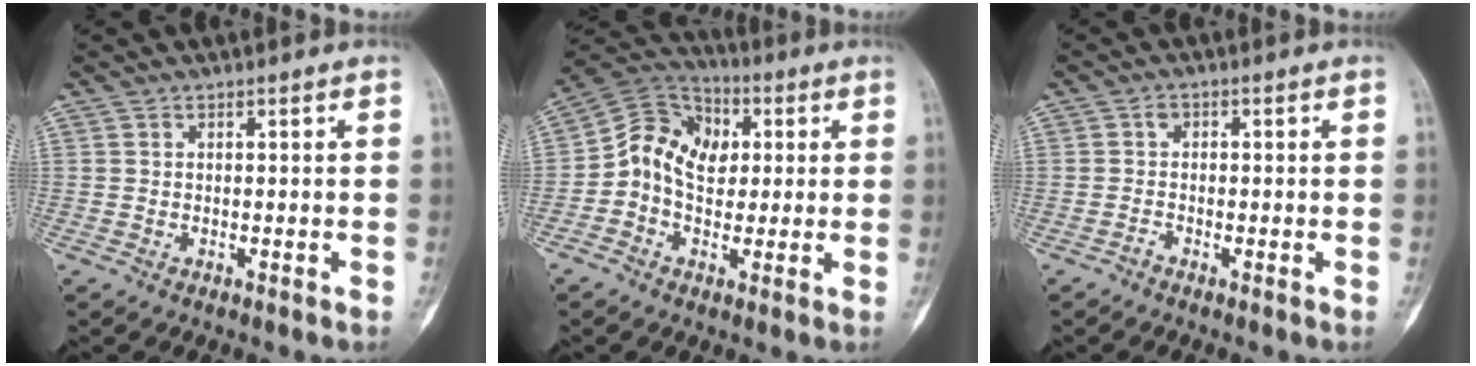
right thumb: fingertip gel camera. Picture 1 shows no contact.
{"total": 12.0, "force": [0.6, 9.5, 7.2], "torque": [-0.092, 0.027, -0.001]}
{"total": 1.4, "force": [-0.8, 1.1, 0.4], "torque": [0.006, 0.008, -0.024]}